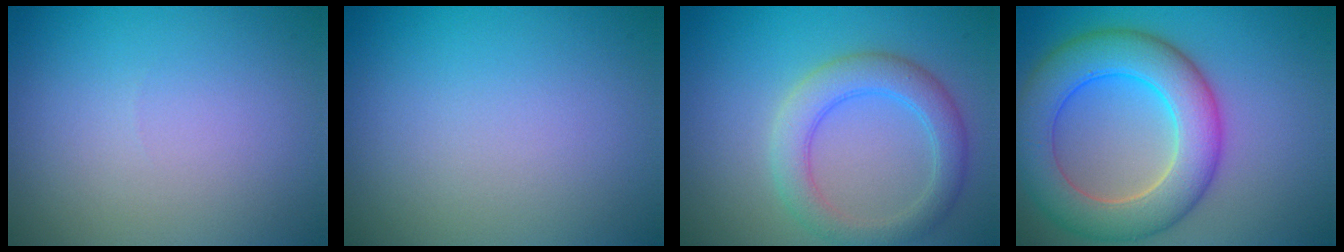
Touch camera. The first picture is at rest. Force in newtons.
{"total": 0.0}
{"total": 4.3, "press": 4.3, "slide": 0.2}
{"total": 8.6, "press": 8.5, "slide": 0.5}